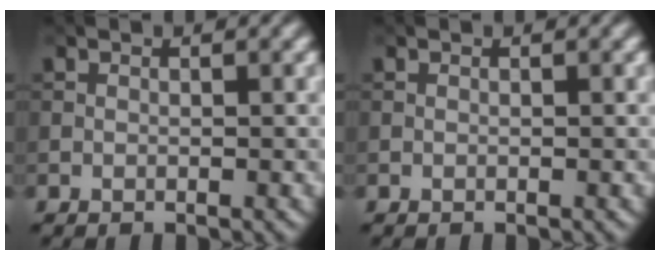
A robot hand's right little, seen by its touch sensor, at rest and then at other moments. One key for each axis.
{"total": 0.0}